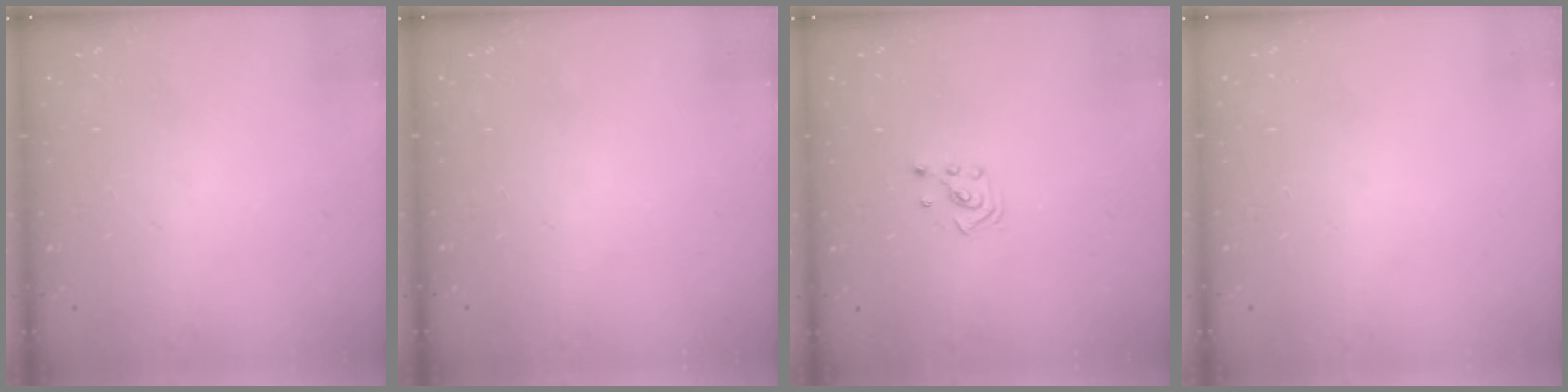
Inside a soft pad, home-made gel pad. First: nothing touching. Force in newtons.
{"total": 0.0}
{"total": 2.1, "press": 2.1, "slide": 0.3}
{"total": 0.0}